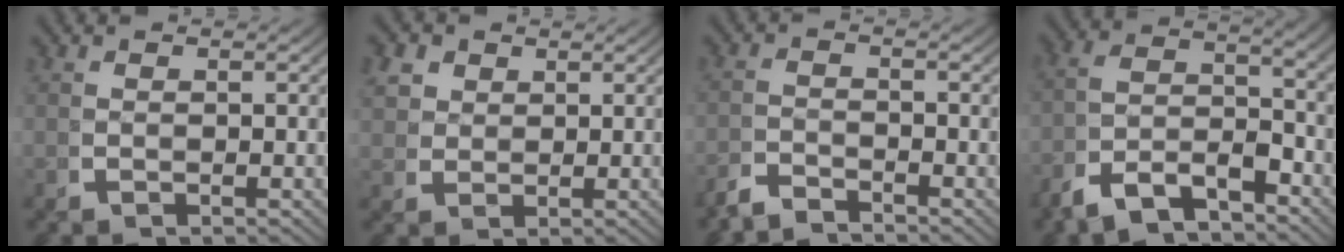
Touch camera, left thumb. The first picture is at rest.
{"total": 3.5, "force": [2.0, 2.5, 1.3], "torque": [-0.028, -0.004, 0.042]}
{"total": 2.3, "force": [-2.3, 0.2, 0.3], "torque": [0.001, -0.004, -0.052]}
{"total": 6.9, "force": [-3.0, 4.0, 4.9], "torque": [-0.093, -0.017, -0.050]}